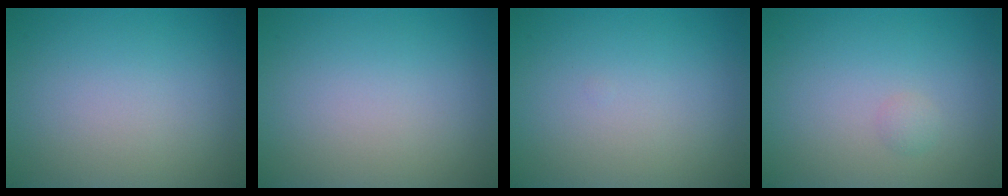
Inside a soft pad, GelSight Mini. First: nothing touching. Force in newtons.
{"total": 0.0}
{"total": 0.0}
{"total": 0.7, "press": 0.7, "slide": 0.0}